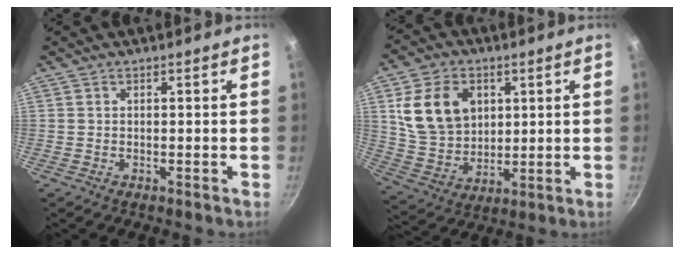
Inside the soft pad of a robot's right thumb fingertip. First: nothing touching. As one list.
[{"total": 14.7, "force": [4.2, 11.0, 8.9], "torque": [-0.140, -0.014, 0.087]}]